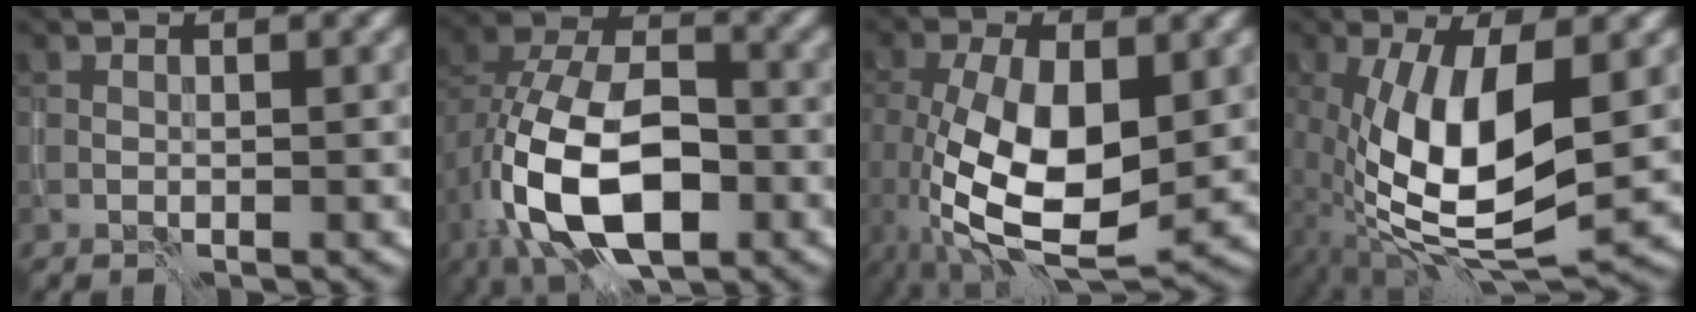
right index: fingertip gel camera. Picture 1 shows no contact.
{"total": 11.7, "force": [-4.1, 6.7, 8.6], "torque": [-0.174, -0.011, -0.074]}
{"total": 11.0, "force": [-1.6, 5.1, 9.6], "torque": [-0.195, -0.020, -0.024]}
{"total": 11.4, "force": [-1.1, 4.4, 10.5], "torque": [-0.207, -0.008, -0.023]}